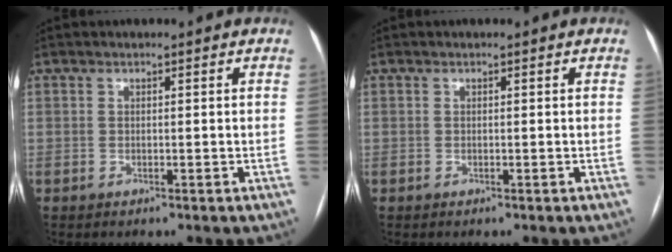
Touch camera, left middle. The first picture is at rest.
{"total": 0.0}